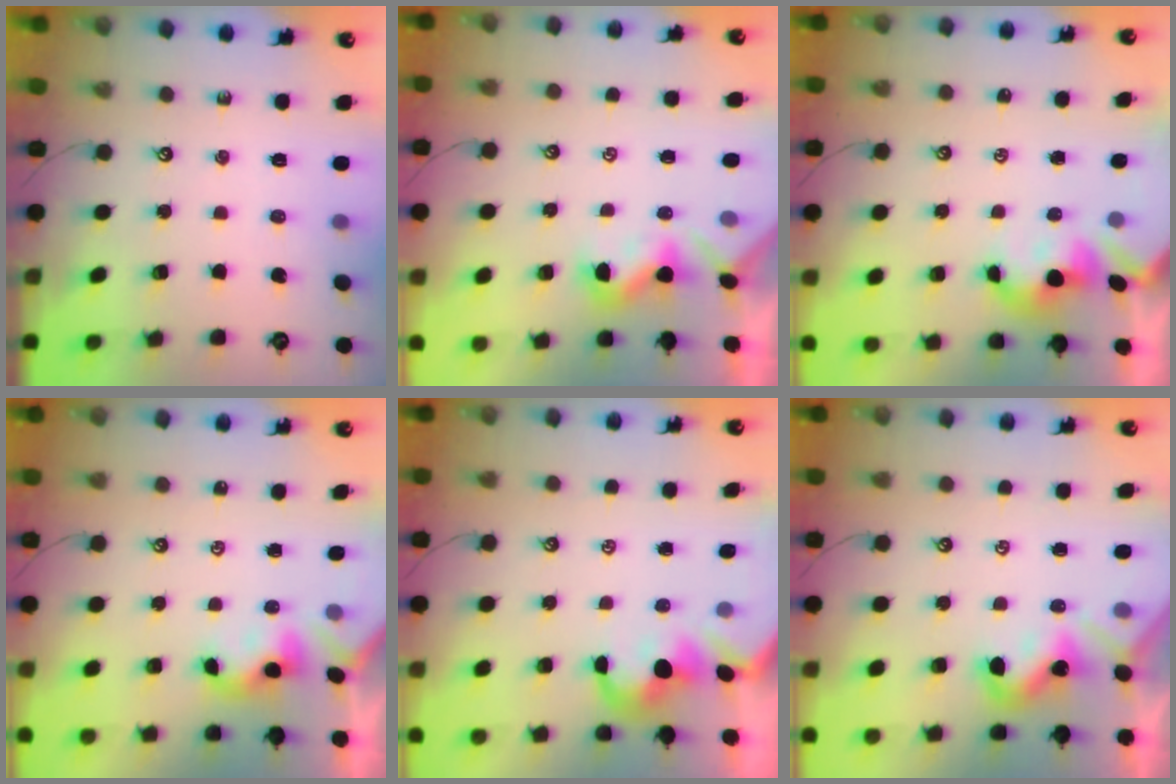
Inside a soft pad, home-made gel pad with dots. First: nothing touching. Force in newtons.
{"total": 1.4, "press": 1.3, "slide": 0.5}
{"total": 2.1, "press": 2.1, "slide": 0.2}
{"total": 2.1, "press": 2.1, "slide": 0.2}
{"total": 1.4, "press": 1.1, "slide": 0.9}
{"total": 2.0, "press": 2.0, "slide": 0.4}